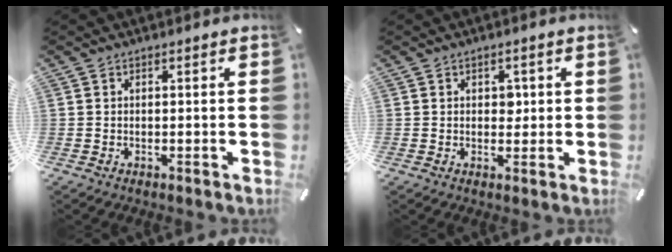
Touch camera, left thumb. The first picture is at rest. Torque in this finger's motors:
{"motor_torque": [0.21, 0.41, 0.28, -0.25, 0.00]}